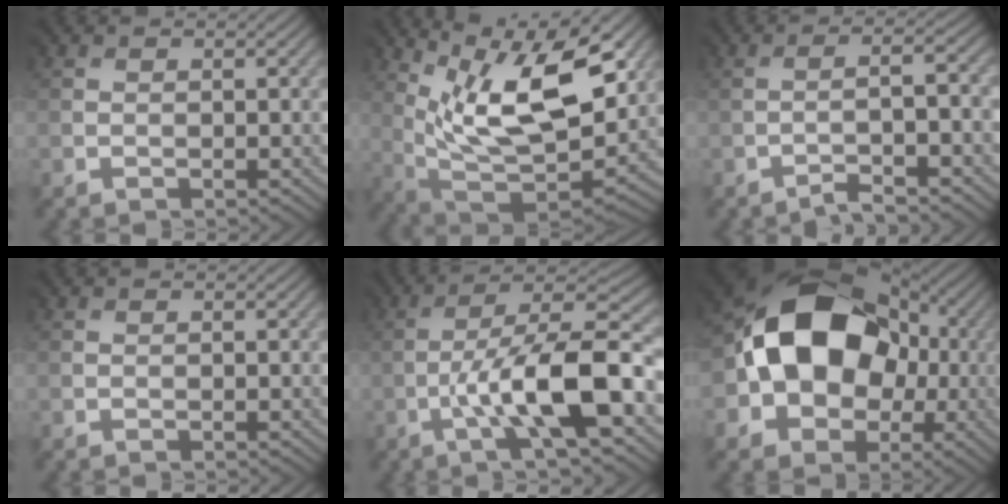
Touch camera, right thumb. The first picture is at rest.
{"total": 13.3, "force": [6.8, 4.8, 10.3], "torque": [-0.192, -0.011, 0.127]}
{"total": 3.1, "force": [-2.5, -0.5, 1.7], "torque": [-0.008, 0.014, -0.053]}
{"total": 0.0}
{"total": 10.4, "force": [-3.7, 2.3, 9.5], "torque": [-0.160, 0.011, -0.066]}
{"total": 13.8, "force": [0.1, 11.4, 7.8], "torque": [-0.108, 0.002, -0.004]}